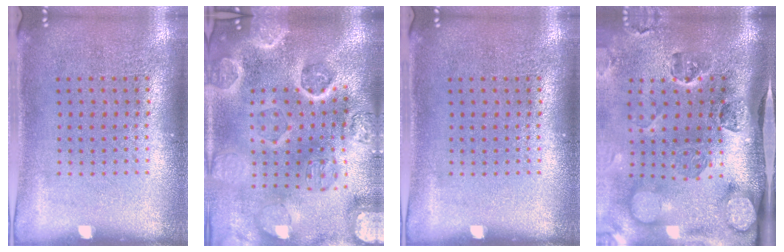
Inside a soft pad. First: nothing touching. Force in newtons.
{"total": 5.4, "press": 4.6, "slide": 2.7}
{"total": 0.0}
{"total": 4.8, "press": 3.5, "slide": 3.4}